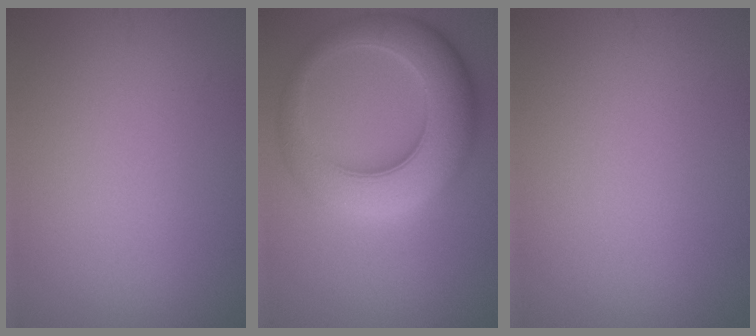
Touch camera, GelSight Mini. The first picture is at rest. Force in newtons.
{"total": 9.2, "press": 9.2, "slide": 0.3}
{"total": 0.0}